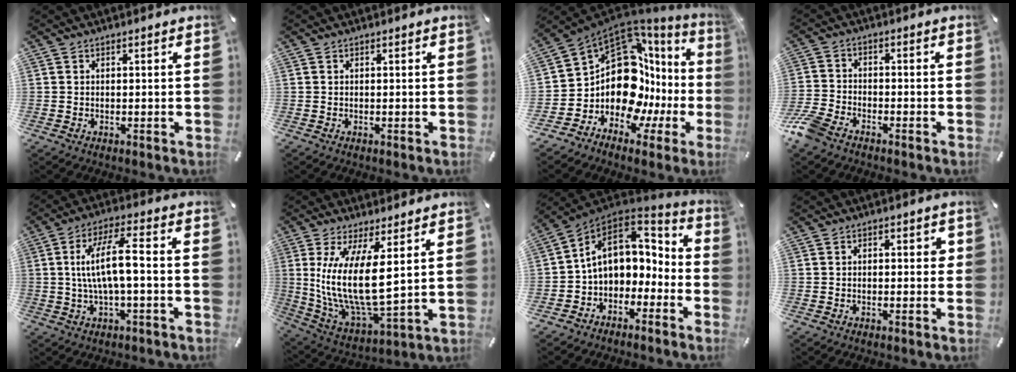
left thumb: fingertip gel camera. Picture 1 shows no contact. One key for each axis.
{"total": 0.0}
{"total": 17.5, "fx": 1.5, "fy": 12.1, "fz": 12.6, "tx": -0.232, "ty": -0.086, "tz": 0.038}
{"total": 6.3, "fx": -4.7, "fy": 3.0, "fz": 2.9, "tx": -0.086, "ty": 0.011, "tz": -0.098}
{"total": 10.9, "fx": -0.1, "fy": 2.8, "fz": 10.5, "tx": -0.206, "ty": 0.004, "tz": -0.007}
{"total": 16.3, "fx": 4.2, "fy": 6.0, "fz": 14.5, "tx": -0.315, "ty": -0.036, "tz": 0.069}
{"total": 12.3, "fx": 0.8, "fy": 9.6, "fz": 7.7, "tx": -0.130, "ty": 0.000, "tz": 0.017}
{"total": 2.2, "fx": -0.2, "fy": 1.1, "fz": 1.9, "tx": -0.027, "ty": 0.004, "tz": -0.008}